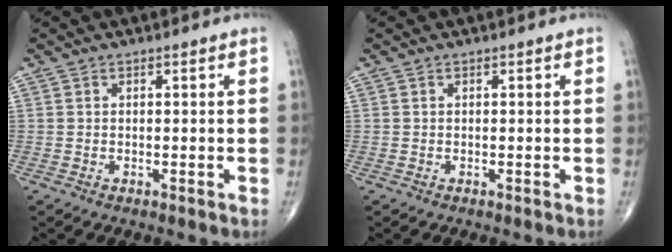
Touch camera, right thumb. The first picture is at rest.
{"total": 0.0}